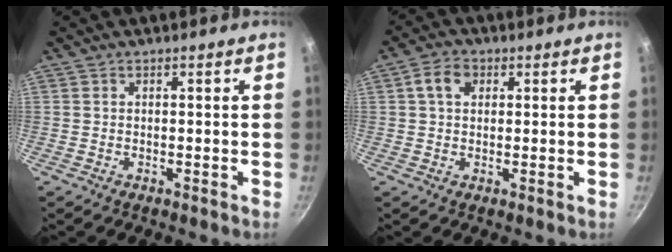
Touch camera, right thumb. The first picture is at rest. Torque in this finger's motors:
{"motor_torque": [-0.19, 1.75, 1.43, -0.63, 0.51]}